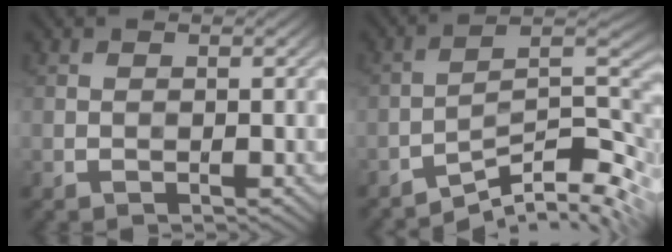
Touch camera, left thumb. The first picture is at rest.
{"total": 10.5, "force": [-7.2, 2.2, 7.3], "torque": [-0.111, 0.006, -0.126]}